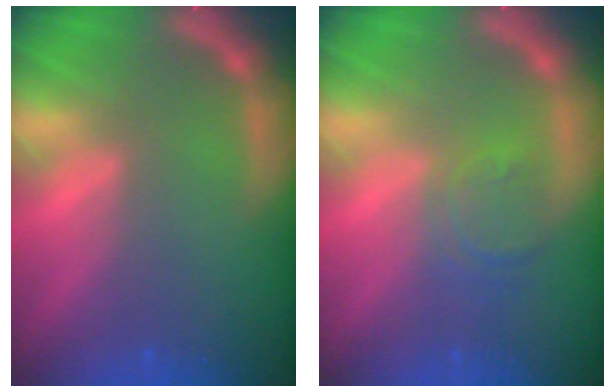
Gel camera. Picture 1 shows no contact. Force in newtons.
{"total": 3.0}